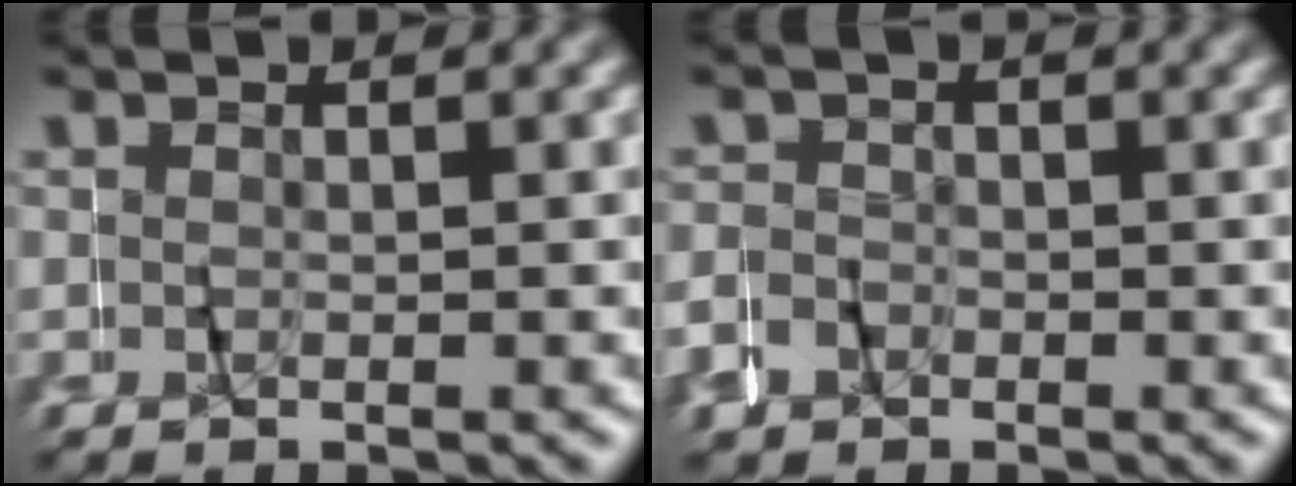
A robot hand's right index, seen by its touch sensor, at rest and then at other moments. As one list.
[{"total": 3.2, "force": [-1.4, 2.9, 0.0], "torque": [-0.002, 0.005, -0.032]}]